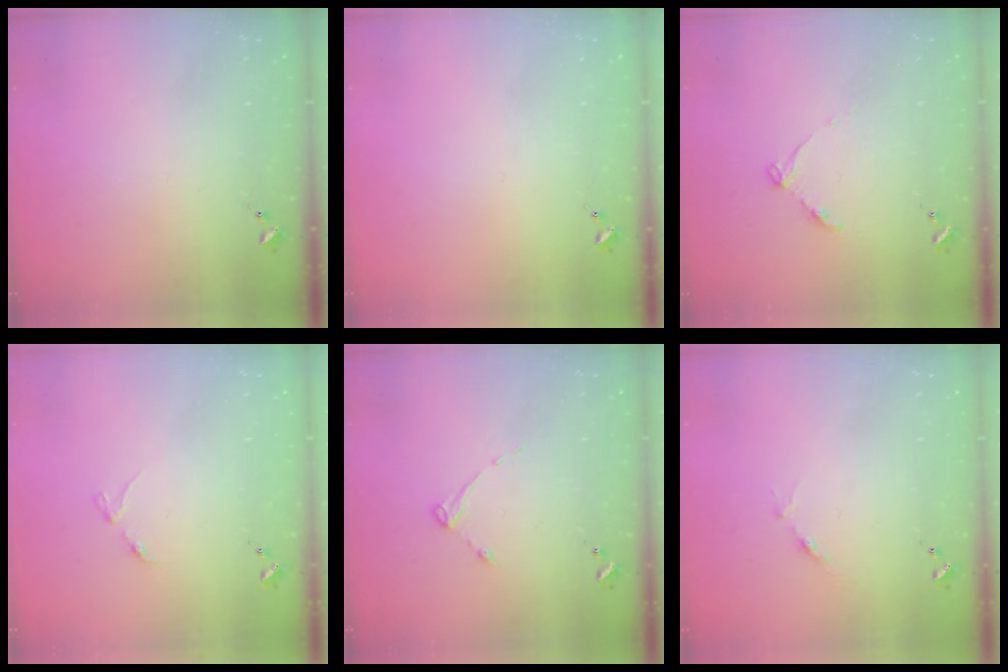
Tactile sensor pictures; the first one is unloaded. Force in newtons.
{"total": 0.0}
{"total": 5.6, "press": 5.5, "slide": 0.7}
{"total": 2.9, "press": 2.8, "slide": 0.4}
{"total": 3.0, "press": 3.0, "slide": 0.4}
{"total": 4.7, "press": 4.7, "slide": 0.5}